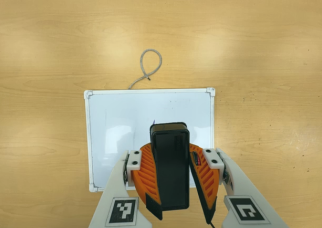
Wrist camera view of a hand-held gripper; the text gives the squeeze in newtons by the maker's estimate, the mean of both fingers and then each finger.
{"total": 10.7, "left": 11.2, "right": 10.3}